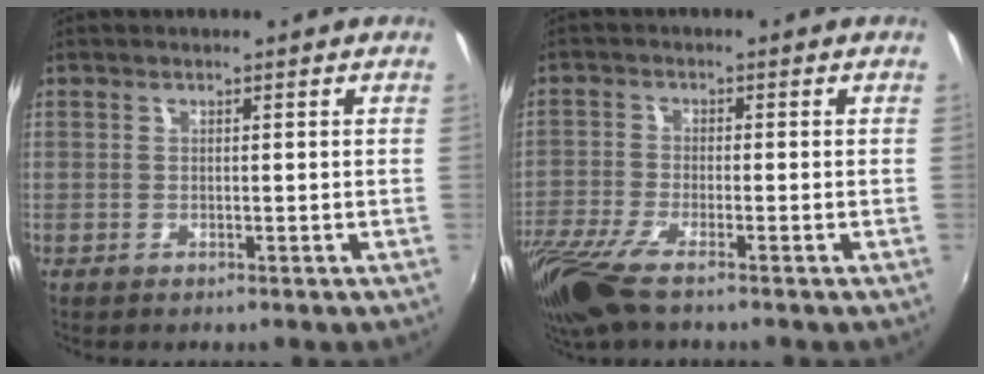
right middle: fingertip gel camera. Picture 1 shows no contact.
{"total": 10.3, "force": [-7.4, 2.1, 6.9], "torque": [-0.165, -0.045, -0.143]}